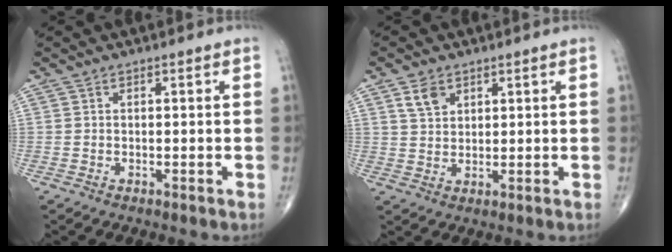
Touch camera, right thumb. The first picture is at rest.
{"total": 4.2, "force": [2.3, 2.8, 2.2], "torque": [-0.028, -0.011, 0.047]}